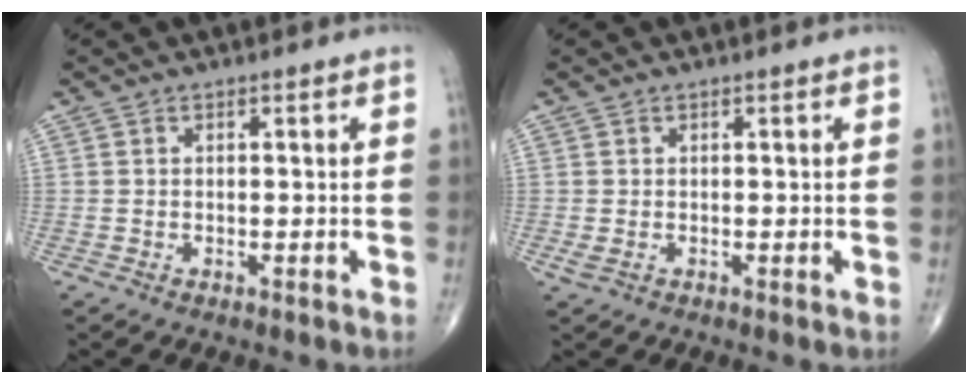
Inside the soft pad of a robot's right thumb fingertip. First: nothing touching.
{"total": 1.3, "force": [0.0, 0.7, 1.1], "torque": [-0.022, -0.002, 0.005]}